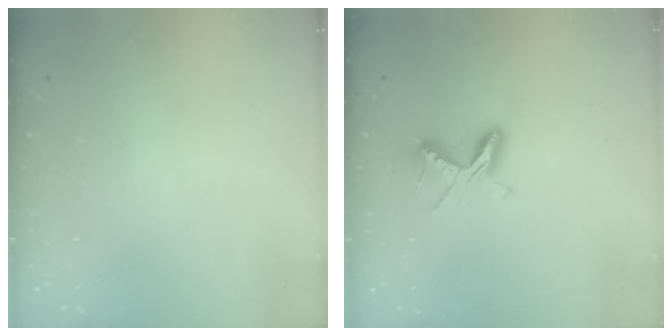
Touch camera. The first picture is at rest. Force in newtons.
{"total": 6.1, "press": 6.1, "slide": 0.6}